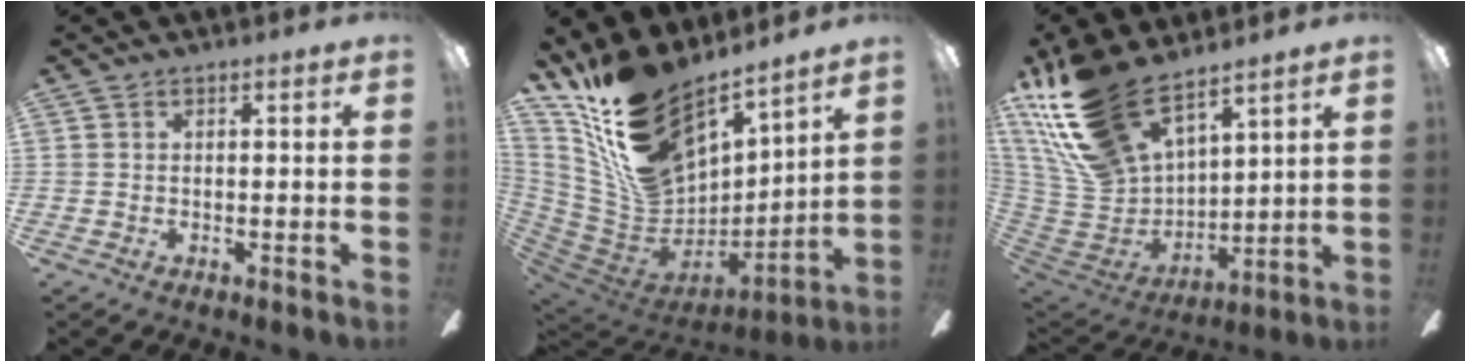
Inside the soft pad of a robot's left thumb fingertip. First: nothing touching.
{"total": 21.0, "force": [16.8, 9.1, 8.8], "torque": [-0.191, -0.122, 0.312]}
{"total": 22.2, "force": [16.0, 10.0, 11.6], "torque": [-0.280, -0.096, 0.293]}